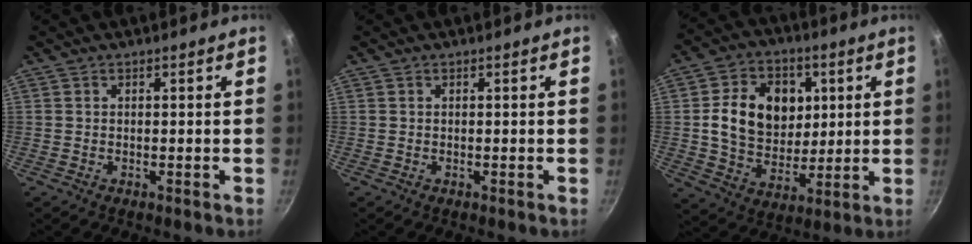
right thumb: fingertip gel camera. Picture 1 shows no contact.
{"total": 0.0}
{"total": 15.8, "force": [3.0, 12.2, 9.6], "torque": [-0.132, -0.005, 0.052]}